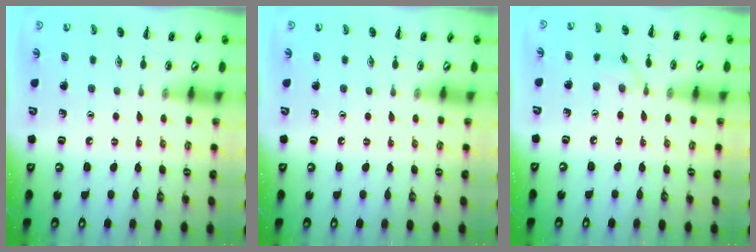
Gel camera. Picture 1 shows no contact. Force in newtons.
{"total": 0.0}
{"total": 5.4, "press": 5.3, "slide": 0.6}